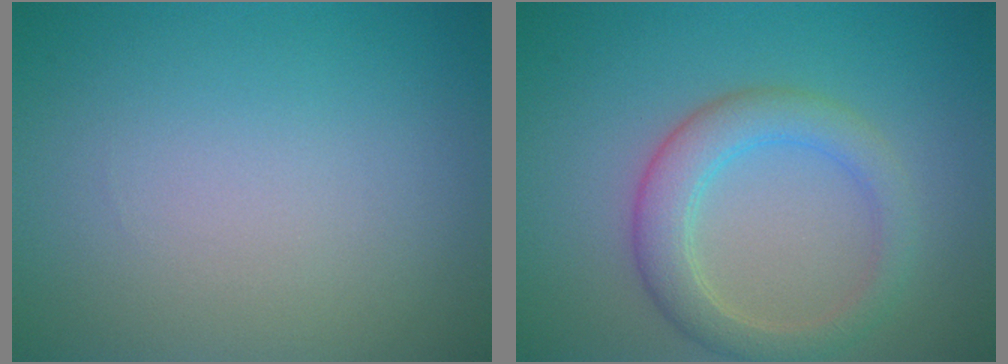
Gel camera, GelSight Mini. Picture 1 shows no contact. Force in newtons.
{"total": 3.9, "press": 3.9, "slide": 0.0}